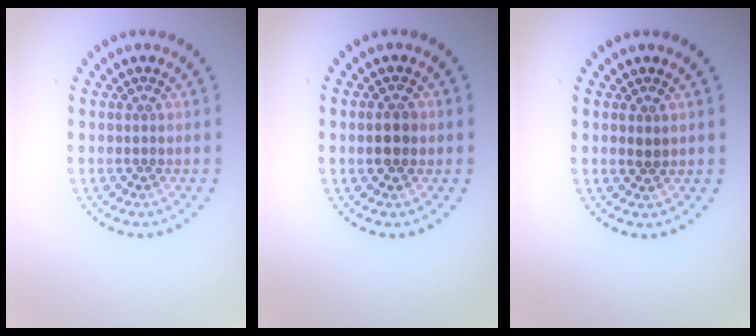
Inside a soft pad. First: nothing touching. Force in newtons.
{"total": 1.7, "press": 1.7, "slide": 0.1}
{"total": 0.7, "press": 0.7, "slide": 0.2}